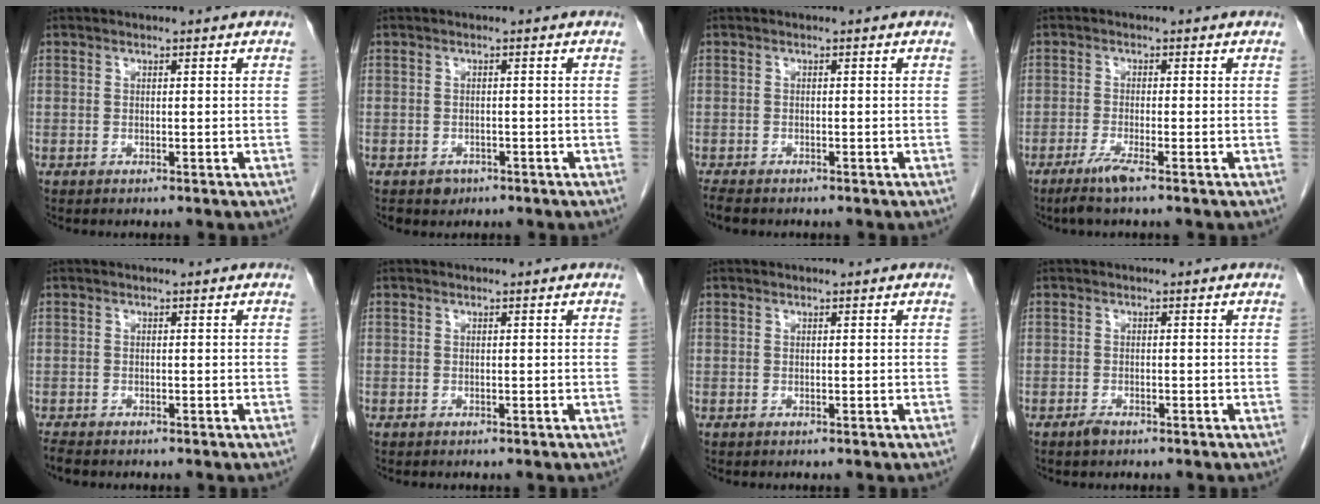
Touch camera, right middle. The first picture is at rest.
{"total": 1.9, "force": [-1.1, 1.5, 0.4], "torque": [-0.009, 0.003, -0.012]}
{"total": 2.7, "force": [-2.2, 0.8, 1.2], "torque": [-0.026, -0.008, -0.033]}
{"total": 3.1, "force": [-2.1, -0.3, 2.3], "torque": [-0.052, -0.009, -0.046]}
{"total": 2.0, "force": [-1.7, 0.5, 0.8], "torque": [-0.021, -0.006, -0.026]}
{"total": 0.0}
{"total": 0.0}
{"total": 1.2, "force": [-1.0, 0.5, 0.6], "torque": [-0.016, -0.001, -0.015]}